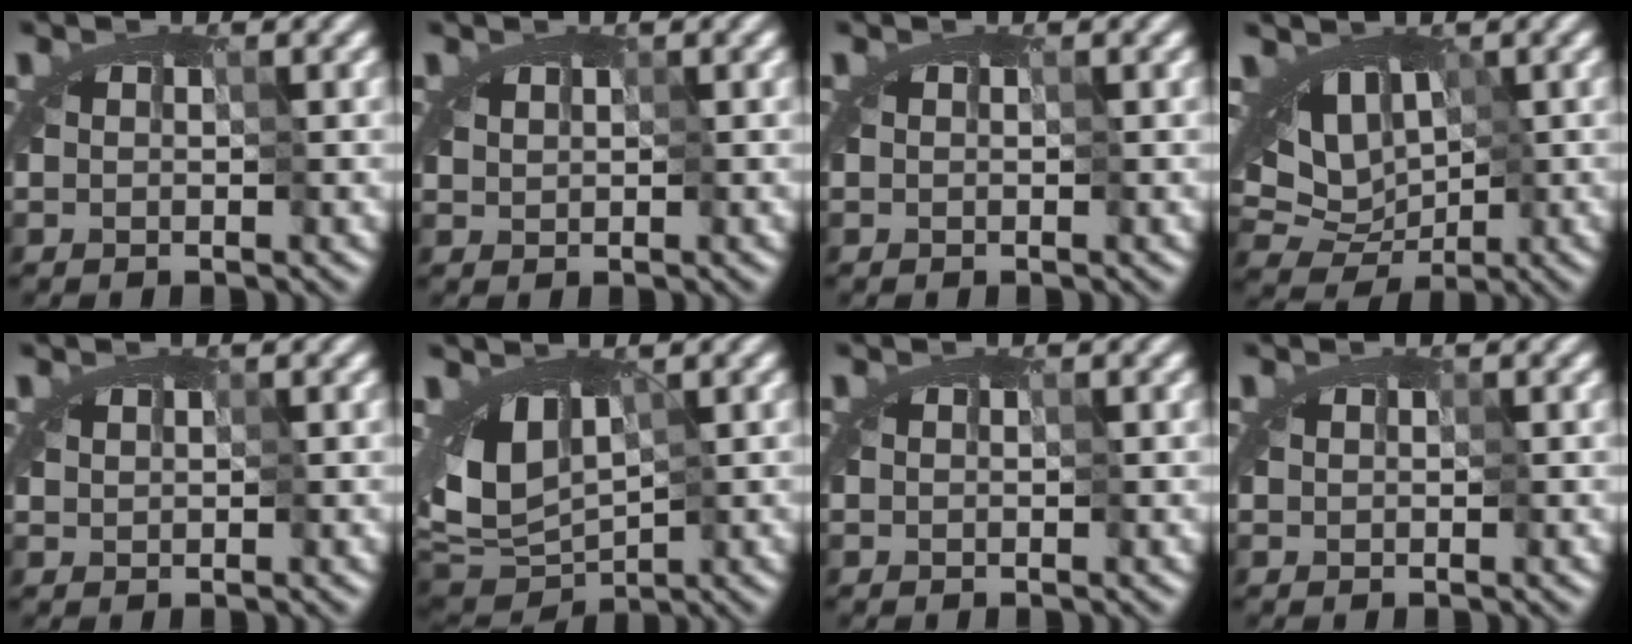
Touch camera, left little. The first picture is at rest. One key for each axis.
{"total": 1.1, "fx": 0.5, "fy": 0.8, "fz": 0.5, "tx": -0.016, "ty": 0.000, "tz": 0.018}
{"total": 0.0}
{"total": 5.1, "fx": 0.9, "fy": 3.5, "fz": 3.6, "tx": -0.050, "ty": 0.009, "tz": 0.024}
{"total": 0.8, "fx": 0.4, "fy": 0.6, "fz": 0.3, "tx": -0.008, "ty": 0.001, "tz": 0.008}
{"total": 5.1, "fx": 0.5, "fy": 3.2, "fz": 3.9, "tx": -0.067, "ty": -0.006, "tz": 0.007}
{"total": 0.0}
{"total": 0.0}